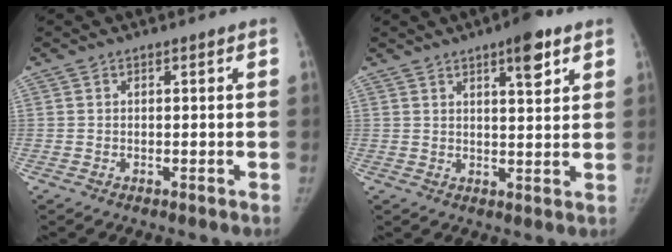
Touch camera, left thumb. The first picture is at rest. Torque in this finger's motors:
{"motor_torque": [1.25, 0.44, 0.94, -1.03, 0.20]}